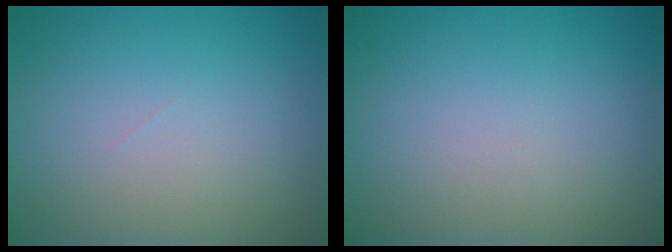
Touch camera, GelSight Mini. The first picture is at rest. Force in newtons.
{"total": 0.0}